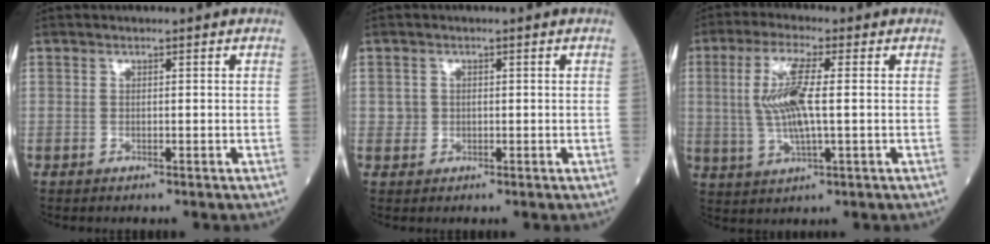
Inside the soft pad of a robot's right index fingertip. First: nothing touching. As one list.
[{"total": 1.5, "force": [0.0, 1.4, 0.3], "torque": [-0.004, 0.003, 0.001]}, {"total": 8.8, "force": [0.8, 1.4, 8.6], "torque": [-0.186, 0.002, 0.016]}]